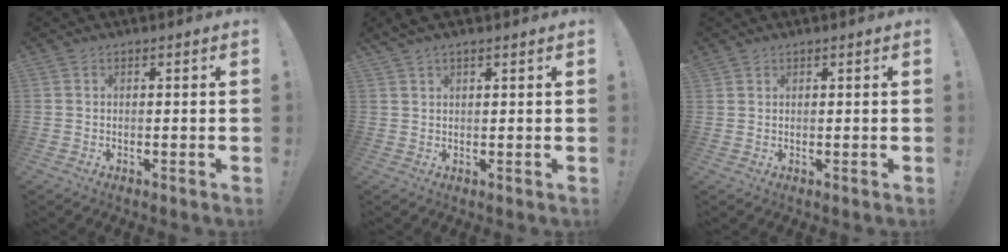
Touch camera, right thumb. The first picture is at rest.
{"total": 2.5, "force": [1.9, 0.6, 1.5], "torque": [-0.031, -0.007, 0.035]}
{"total": 1.1, "force": [0.8, 0.7, 0.1], "torque": [0.002, -0.003, 0.016]}